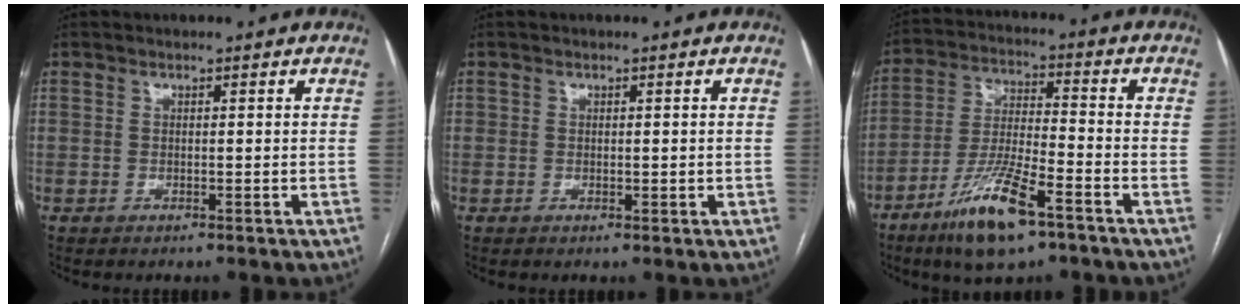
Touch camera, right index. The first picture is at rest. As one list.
[{"total": 0.8, "force": [0.1, 0.7, 0.5], "torque": [-0.005, 0.001, 0.003]}, {"total": 12.4, "force": [-7.5, 2.3, 9.5], "torque": [-0.196, -0.020, -0.133]}]